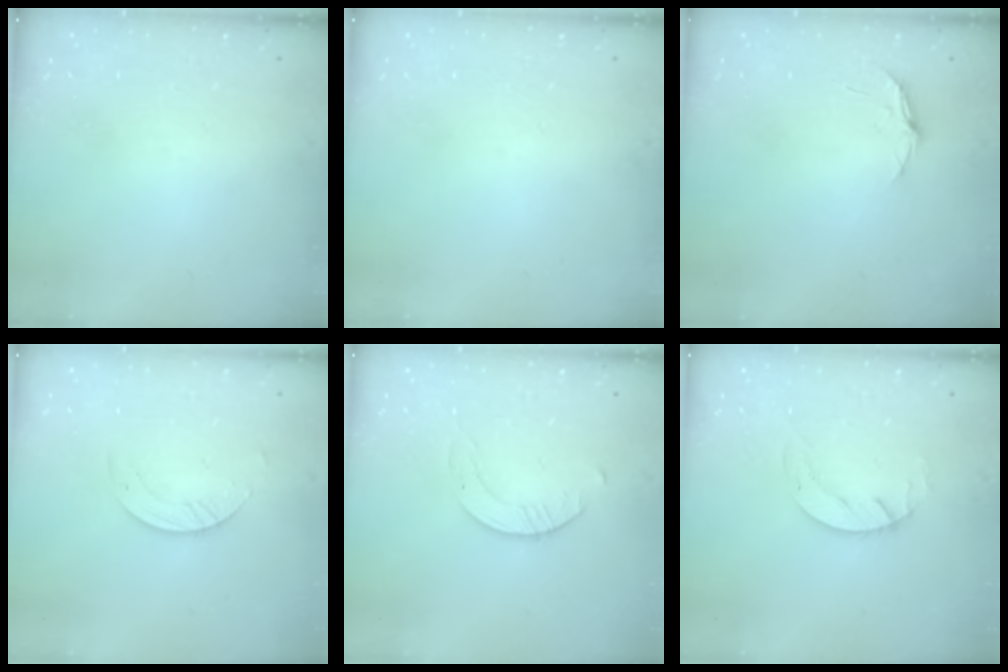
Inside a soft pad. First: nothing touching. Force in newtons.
{"total": 0.0}
{"total": 3.8, "press": 3.8, "slide": 0.3}
{"total": 3.4, "press": 3.4, "slide": 0.1}
{"total": 1.7, "press": 1.7, "slide": 0.2}
{"total": 4.2, "press": 4.1, "slide": 0.5}